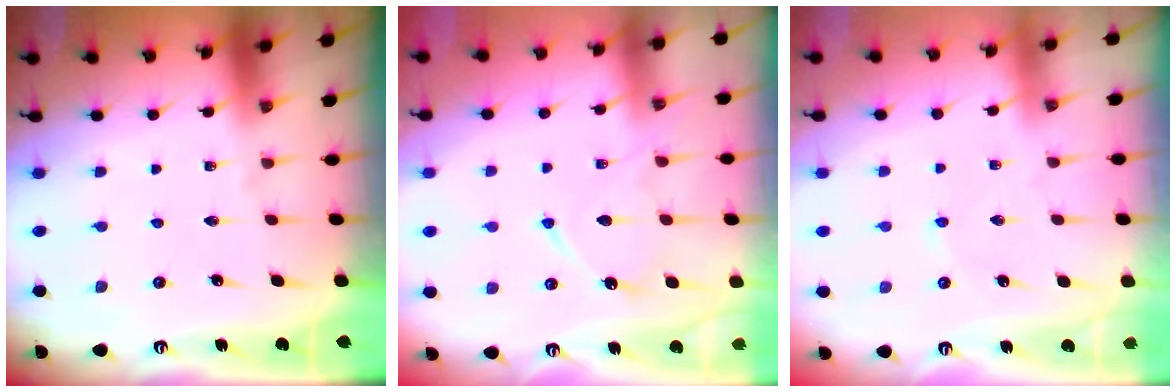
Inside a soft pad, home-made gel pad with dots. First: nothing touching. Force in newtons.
{"total": 11.0, "press": 11.0, "slide": 1.2}
{"total": 1.6, "press": 1.6, "slide": 0.2}